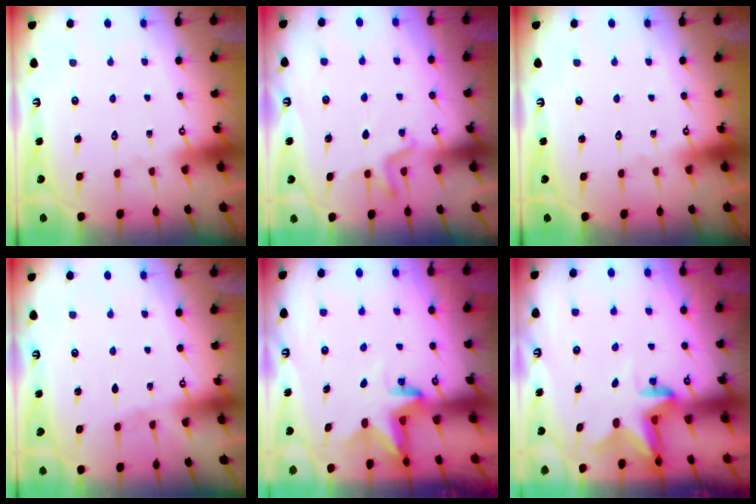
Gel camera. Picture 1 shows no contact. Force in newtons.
{"total": 4.8, "press": 4.6, "slide": 1.2}
{"total": 0.0}
{"total": 2.9, "press": 2.9, "slide": 0.4}
{"total": 3.3, "press": 3.3, "slide": 0.1}
{"total": 2.7, "press": 2.6, "slide": 0.5}